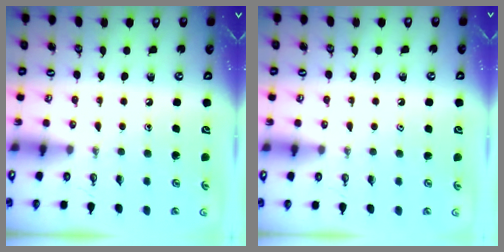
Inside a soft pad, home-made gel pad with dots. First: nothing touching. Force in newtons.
{"total": 0.9, "press": 0.7, "slide": 0.5}